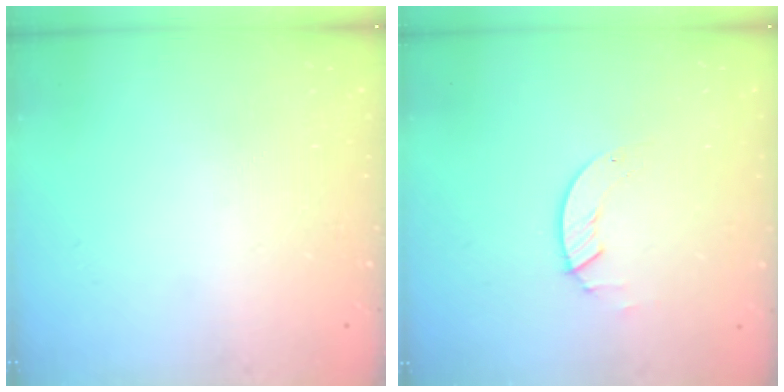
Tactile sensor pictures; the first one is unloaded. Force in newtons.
{"total": 1.3, "press": 1.3, "slide": 0.2}